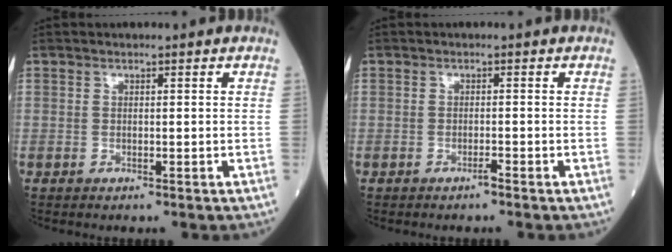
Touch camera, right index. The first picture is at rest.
{"total": 1.0, "force": [-0.8, -0.1, 0.7], "torque": [-0.013, -0.001, -0.014]}